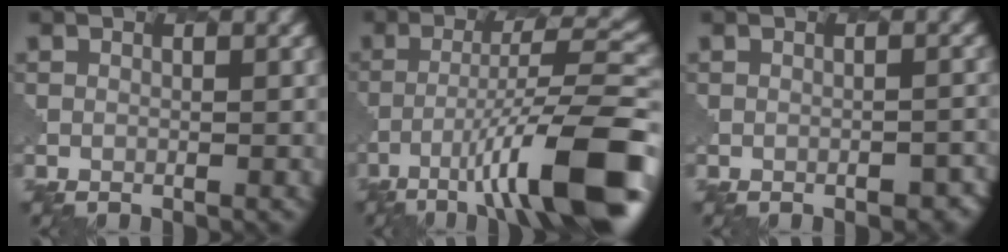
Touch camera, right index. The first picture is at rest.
{"total": 12.1, "force": [-6.6, 2.2, 9.9], "torque": [-0.154, 0.009, -0.102]}
{"total": 2.5, "force": [-1.7, 1.0, 1.5], "torque": [-0.023, 0.005, -0.012]}